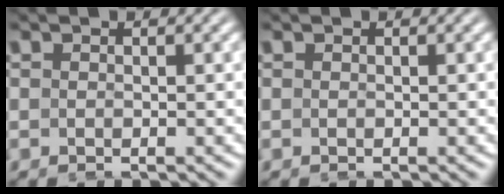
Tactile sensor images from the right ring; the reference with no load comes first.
{"total": 0.0}